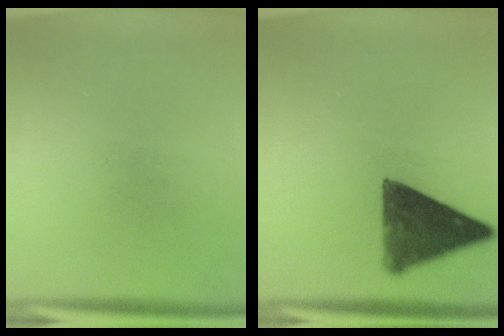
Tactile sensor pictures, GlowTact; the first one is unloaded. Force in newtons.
{"total": 11.5}